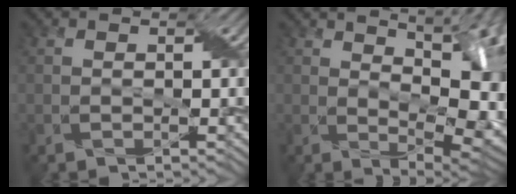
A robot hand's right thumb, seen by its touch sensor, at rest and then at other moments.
{"total": 15.0, "force": [3.8, 7.2, 12.6], "torque": [-0.163, 0.019, 0.081]}